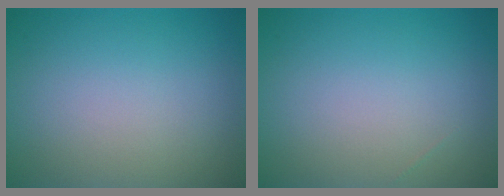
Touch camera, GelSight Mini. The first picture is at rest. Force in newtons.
{"total": 0.0}